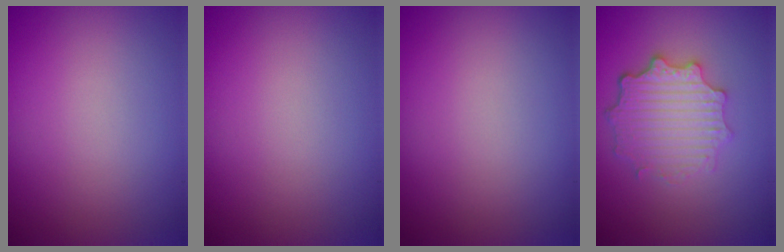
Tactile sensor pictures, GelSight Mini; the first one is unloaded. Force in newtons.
{"total": 0.0}
{"total": 0.0}
{"total": 4.6, "press": 3.6, "slide": 2.8}